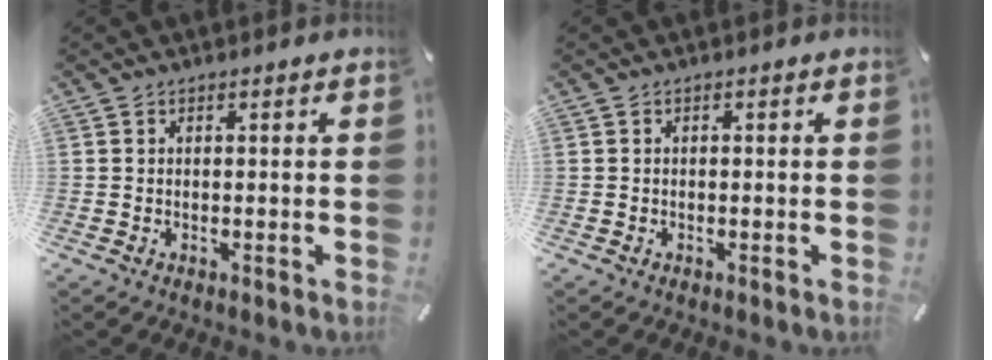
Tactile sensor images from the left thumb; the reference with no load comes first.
{"total": 0.0}